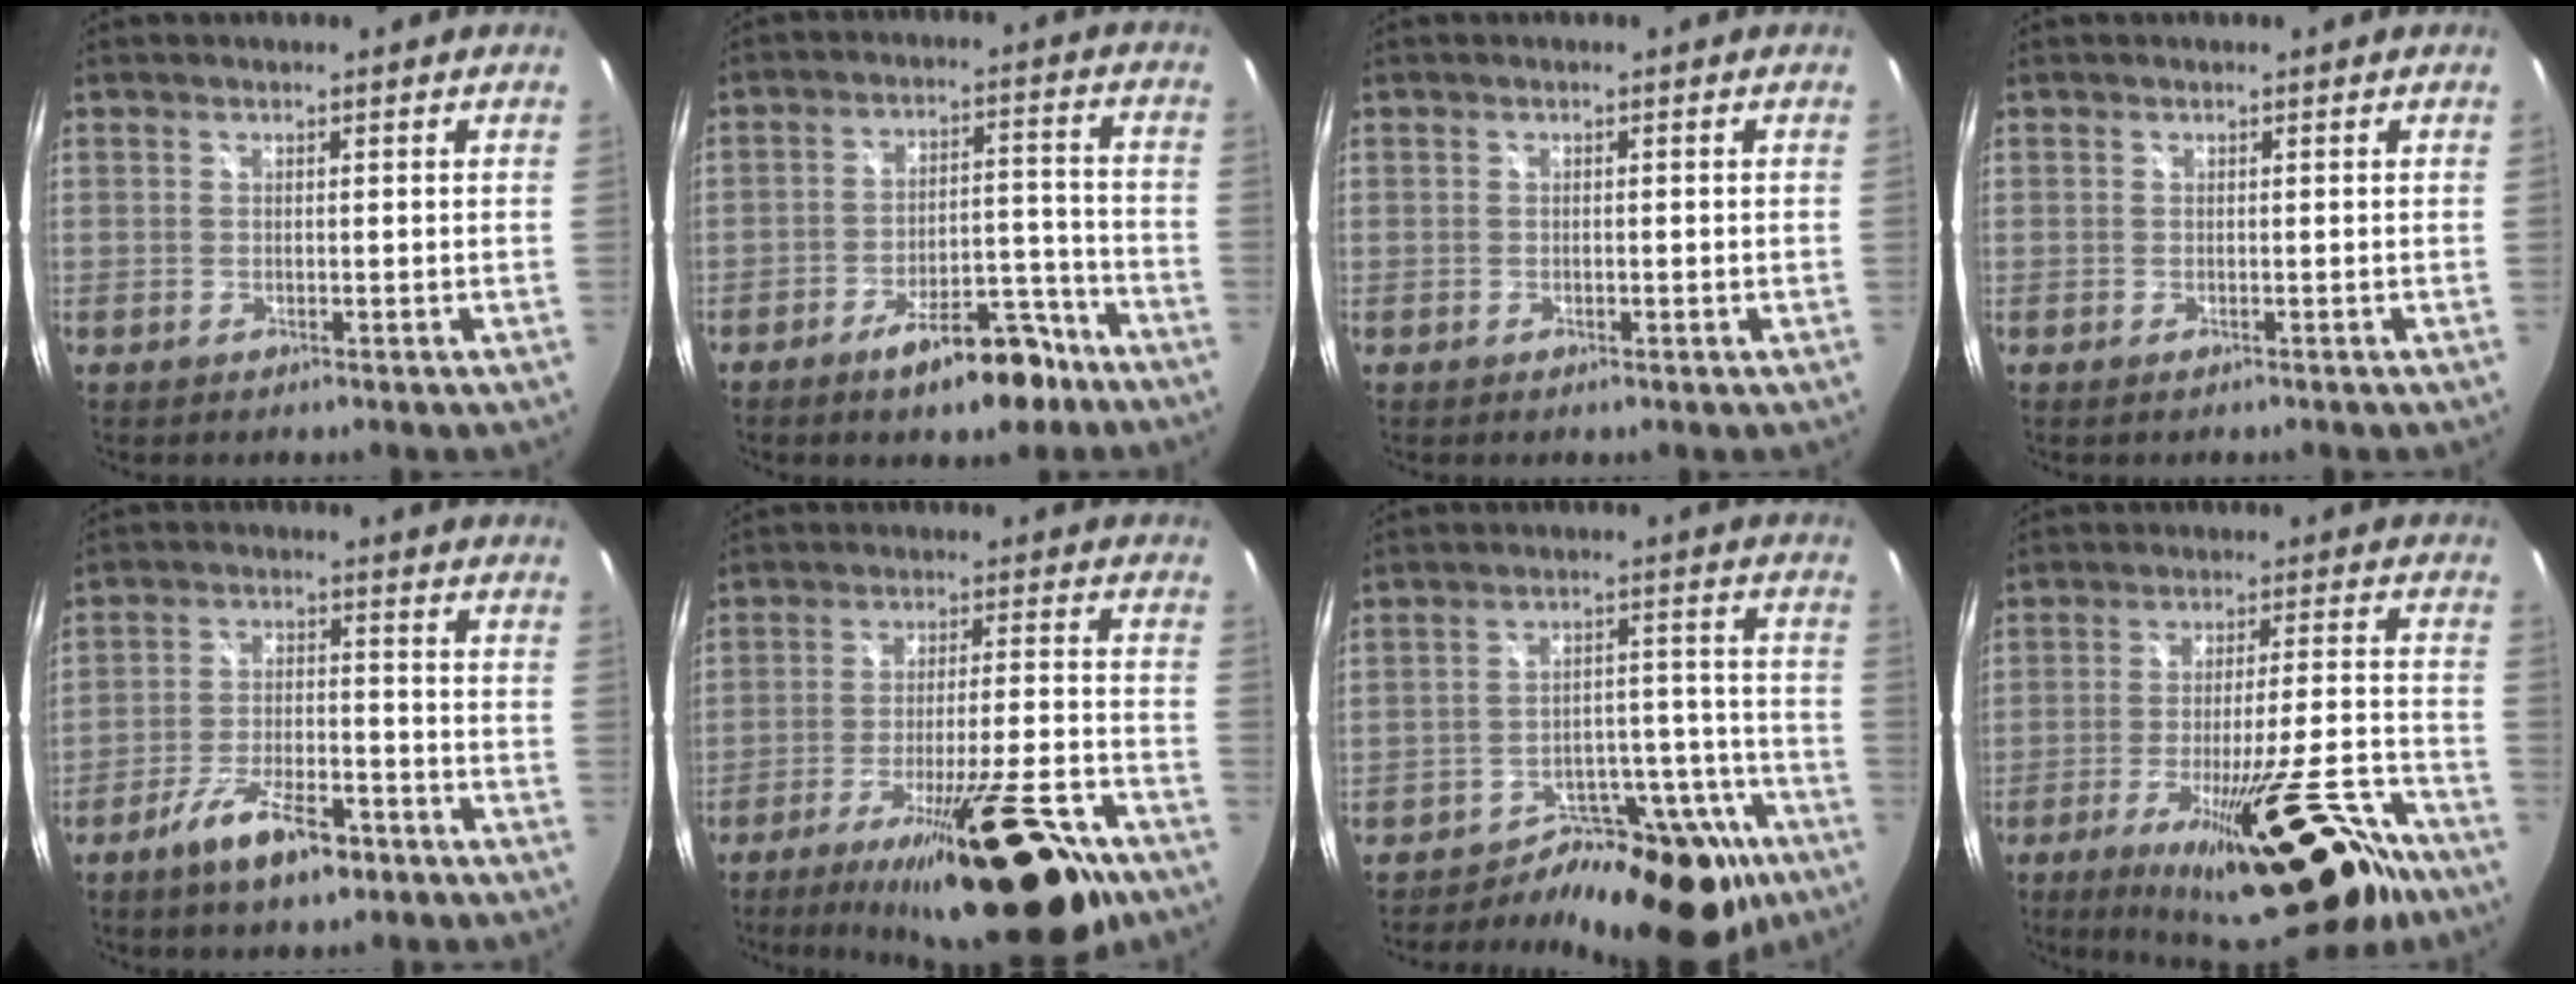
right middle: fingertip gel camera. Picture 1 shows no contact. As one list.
[{"total": 11.4, "force": [-8.0, 4.3, 7.0], "torque": [-0.113, 0.019, -0.111]}, {"total": 1.0, "force": [-0.2, 0.4, 0.9], "torque": [-0.012, 0.000, -0.005]}, {"total": 0.0}, {"total": 10.2, "force": [-6.7, 3.5, 6.8], "torque": [-0.140, -0.006, -0.112]}, {"total": 22.7, "force": [-16.3, 4.6, 15.1], "torque": [-0.241, -0.036, -0.237]}, {"total": 18.1, "force": [-13.8, 7.8, 8.6], "torque": [-0.089, 0.028, -0.184]}, {"total": 24.1, "force": [-17.0, 5.9, 16.0], "torque": [-0.247, -0.029, -0.237]}]